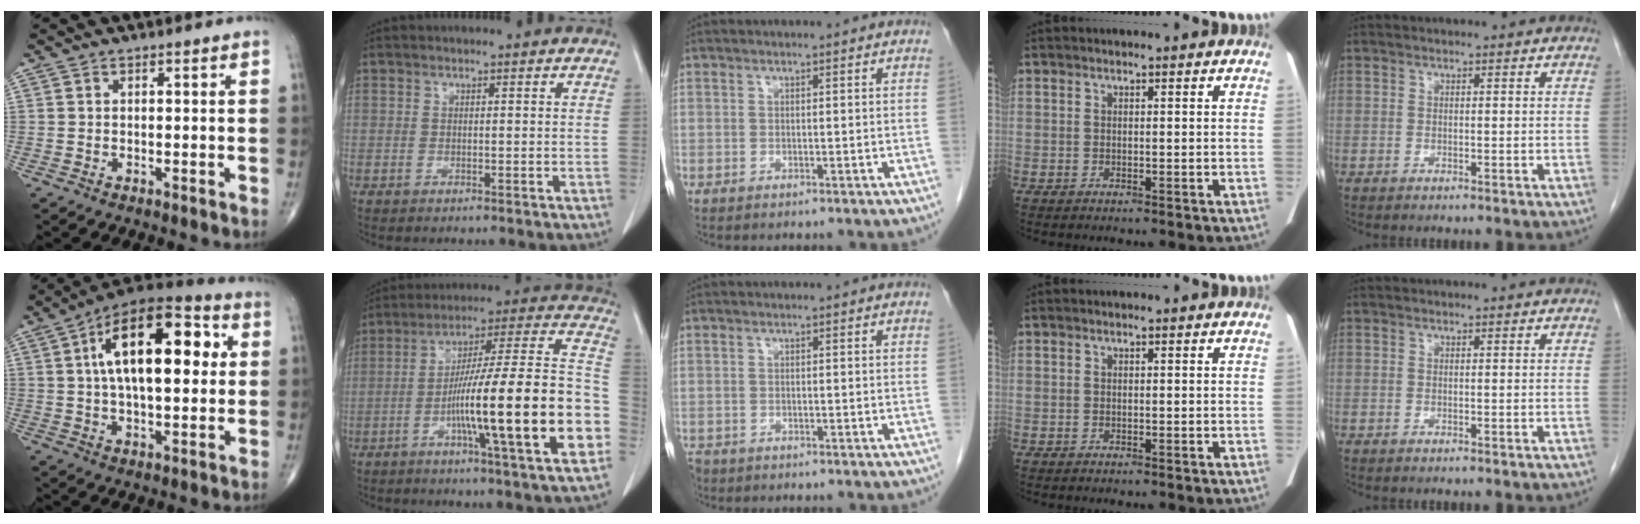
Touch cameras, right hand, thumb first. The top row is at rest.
{"thumb": {"total": 21.6, "force": [4.5, 10.0, 18.6], "torque": [-0.273, 0.017, 0.060]}, "index": {"total": 24.4, "force": [-6.6, 0.4, 23.5], "torque": [-0.298, 0.004, -0.112]}, "middle": {"total": 3.0, "force": [-2.3, 1.9, 0.6], "torque": [-0.015, -0.003, -0.042]}}